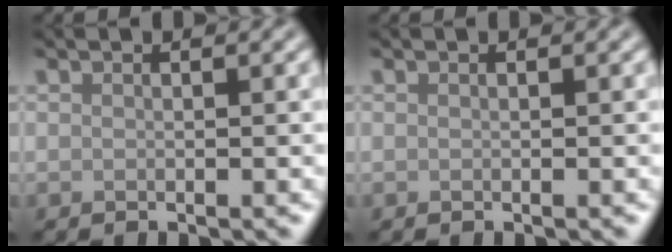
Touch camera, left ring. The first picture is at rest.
{"total": 0.0}